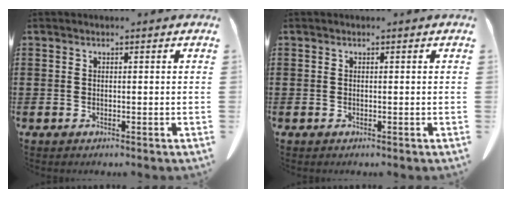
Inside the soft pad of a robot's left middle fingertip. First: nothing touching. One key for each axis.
{"total": 0.0}